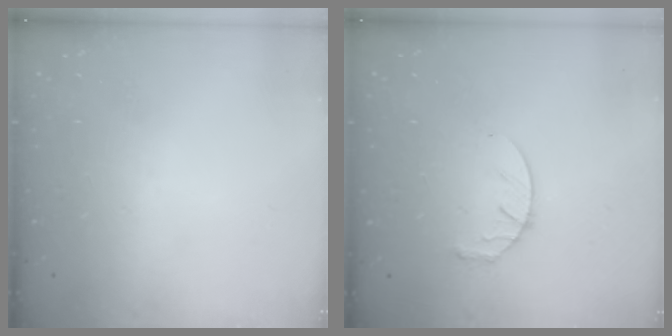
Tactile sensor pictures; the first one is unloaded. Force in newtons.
{"total": 6.8, "press": 6.8, "slide": 0.8}